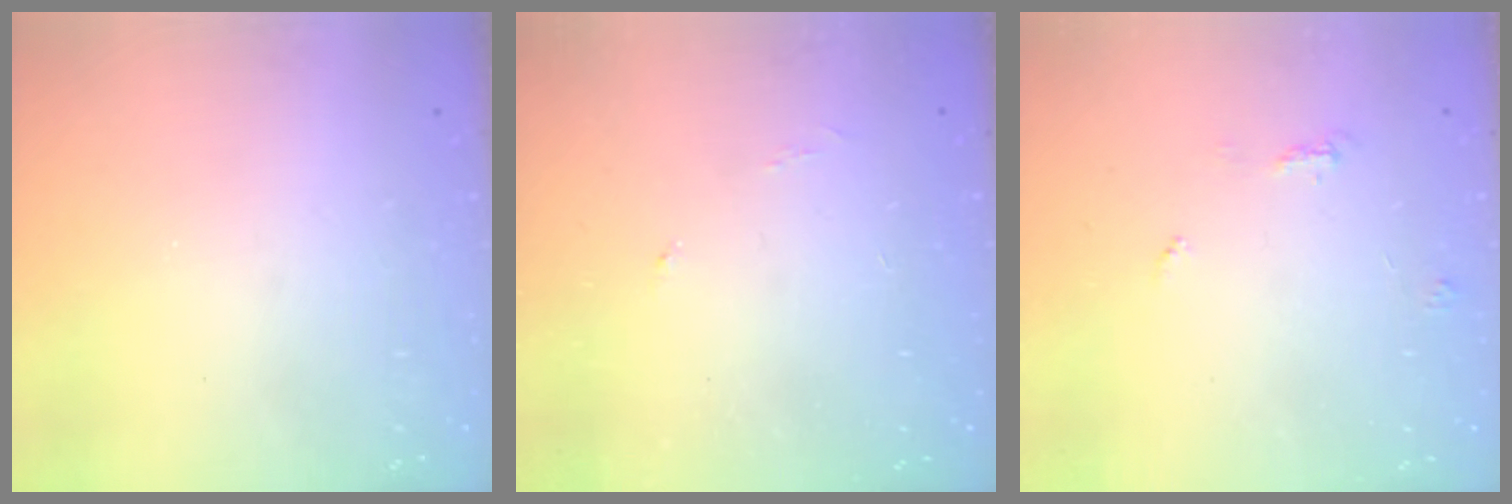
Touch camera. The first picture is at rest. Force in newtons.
{"total": 3.1, "press": 3.1, "slide": 0.5}
{"total": 5.6, "press": 5.6, "slide": 0.4}